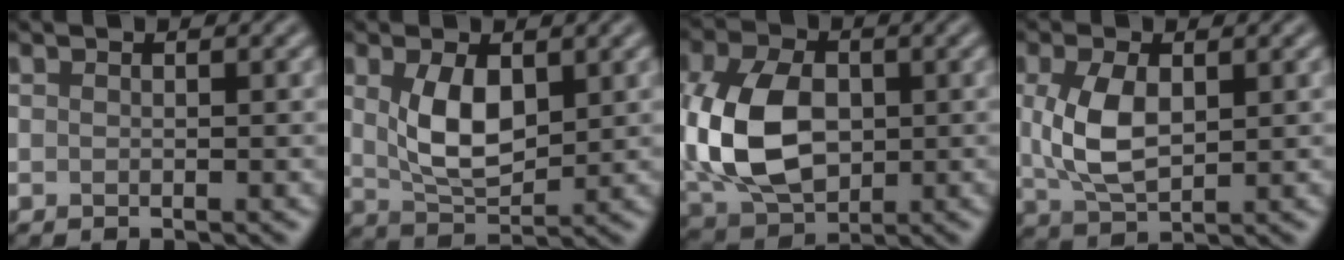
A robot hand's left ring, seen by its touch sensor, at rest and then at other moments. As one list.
[{"total": 5.0, "force": [1.2, 2.6, 4.1], "torque": [-0.087, -0.004, 0.028]}, {"total": 9.5, "force": [-0.4, 6.4, 7.0], "torque": [-0.159, -0.001, -0.011]}, {"total": 4.9, "force": [0.7, 2.7, 4.0], "torque": [-0.094, 0.001, 0.018]}]